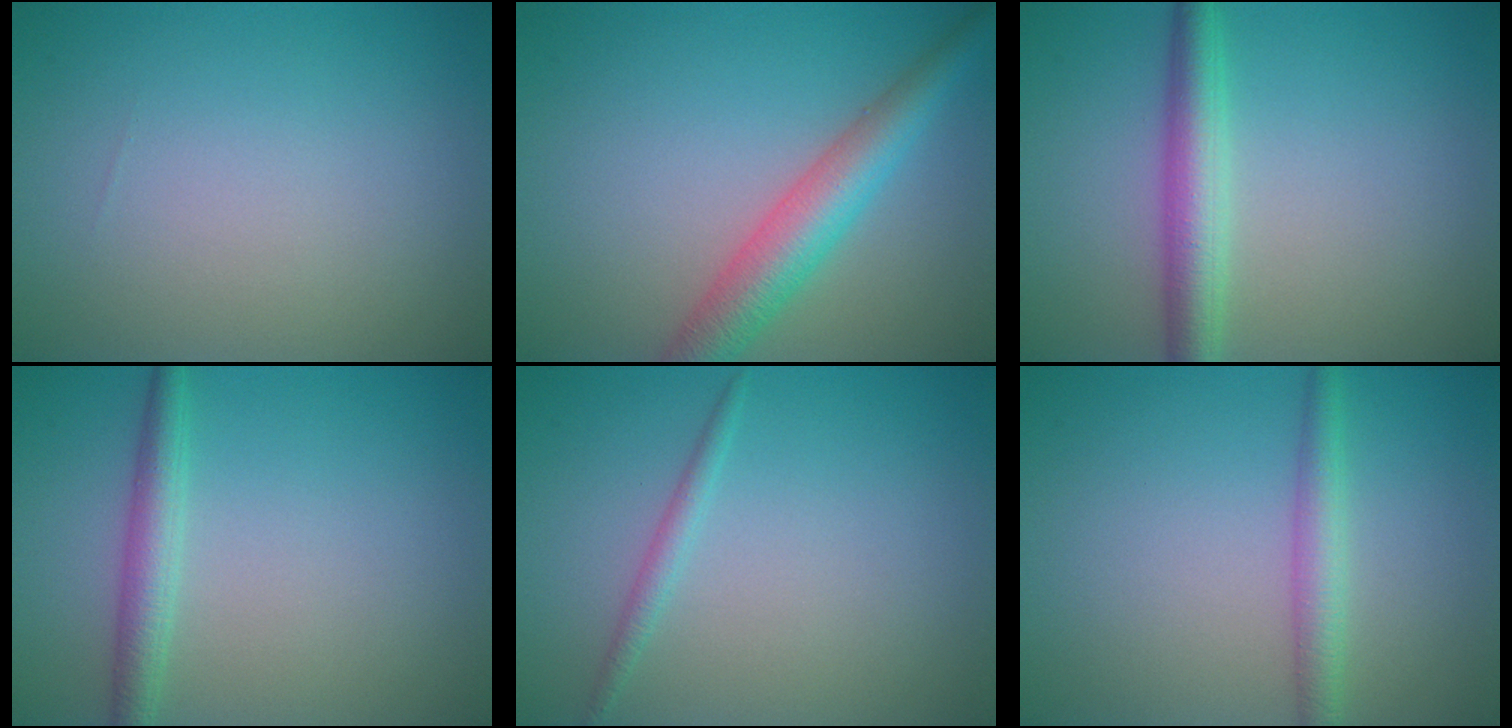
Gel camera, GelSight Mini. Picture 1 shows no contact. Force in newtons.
{"total": 5.0, "press": 5.0, "slide": 0.2}
{"total": 3.9, "press": 3.9, "slide": 0.1}
{"total": 2.6, "press": 2.6, "slide": 0.0}
{"total": 1.2, "press": 1.2, "slide": 0.1}
{"total": 2.4, "press": 2.4, "slide": 0.0}